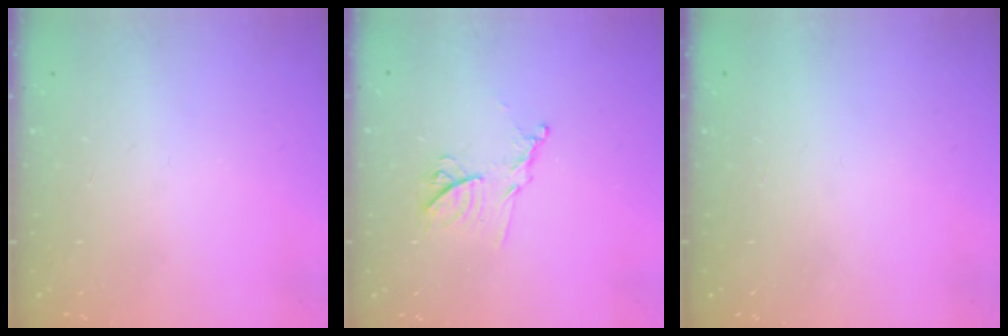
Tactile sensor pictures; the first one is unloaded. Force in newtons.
{"total": 11.0, "press": 11.0, "slide": 0.4}
{"total": 1.6, "press": 1.6, "slide": 0.1}